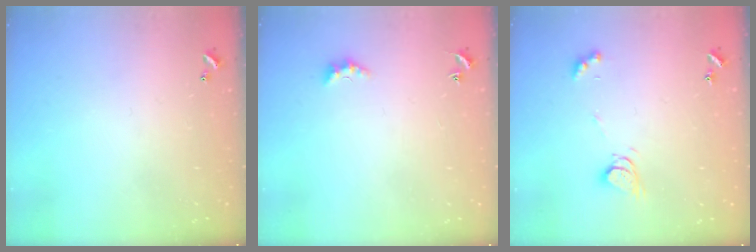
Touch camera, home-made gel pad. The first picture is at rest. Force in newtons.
{"total": 2.2, "press": 2.1, "slide": 0.6}
{"total": 5.2, "press": 5.2, "slide": 0.1}